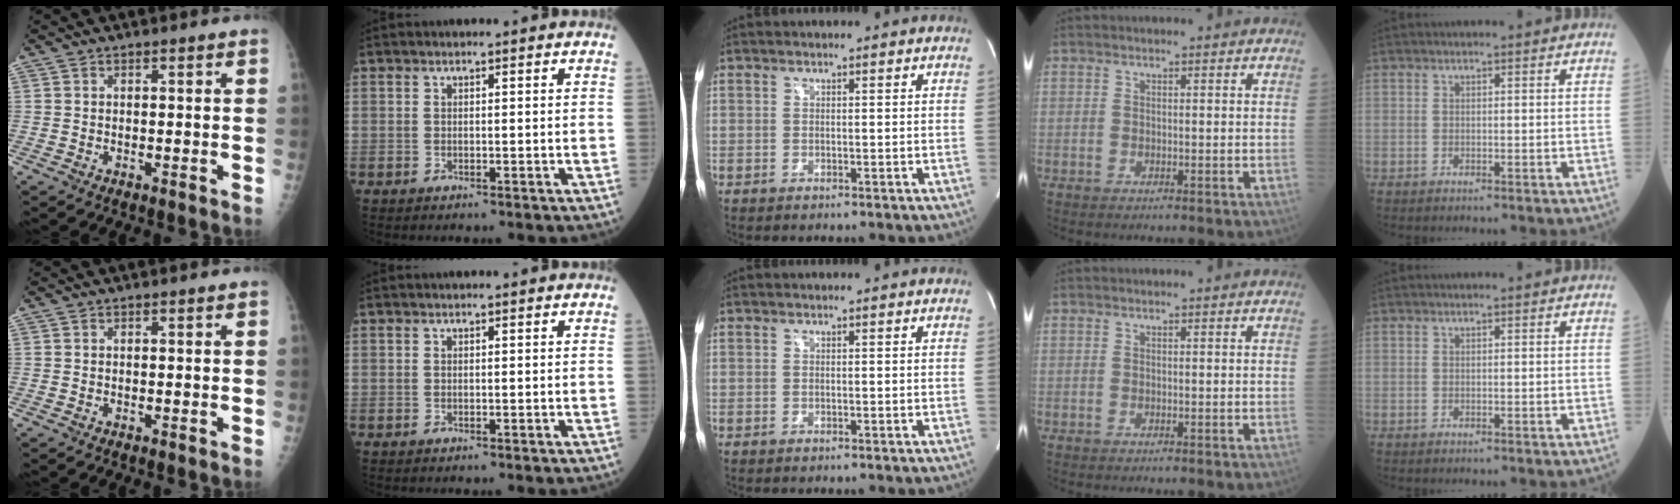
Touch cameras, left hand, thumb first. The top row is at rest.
{}